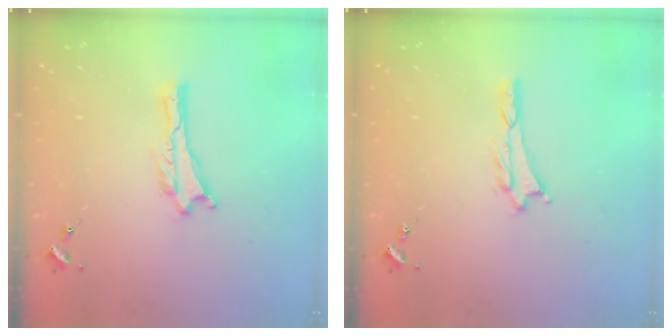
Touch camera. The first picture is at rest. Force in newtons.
{"total": 0.7, "press": 0.7, "slide": 0.3}